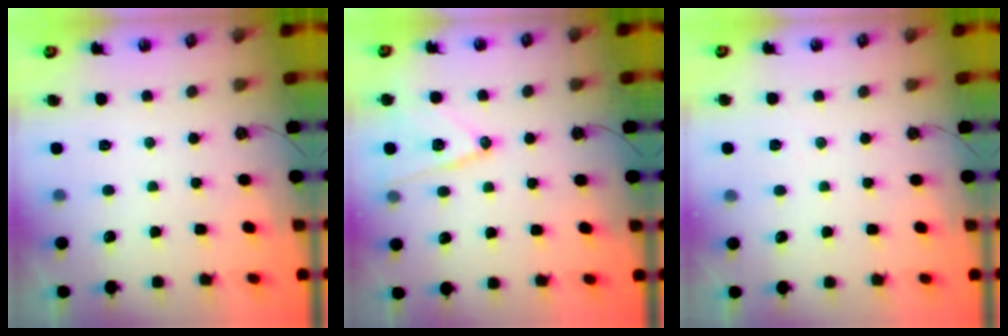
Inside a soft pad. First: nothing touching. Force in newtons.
{"total": 12.8, "press": 12.8, "slide": 0.5}
{"total": 2.4, "press": 2.2, "slide": 1.1}